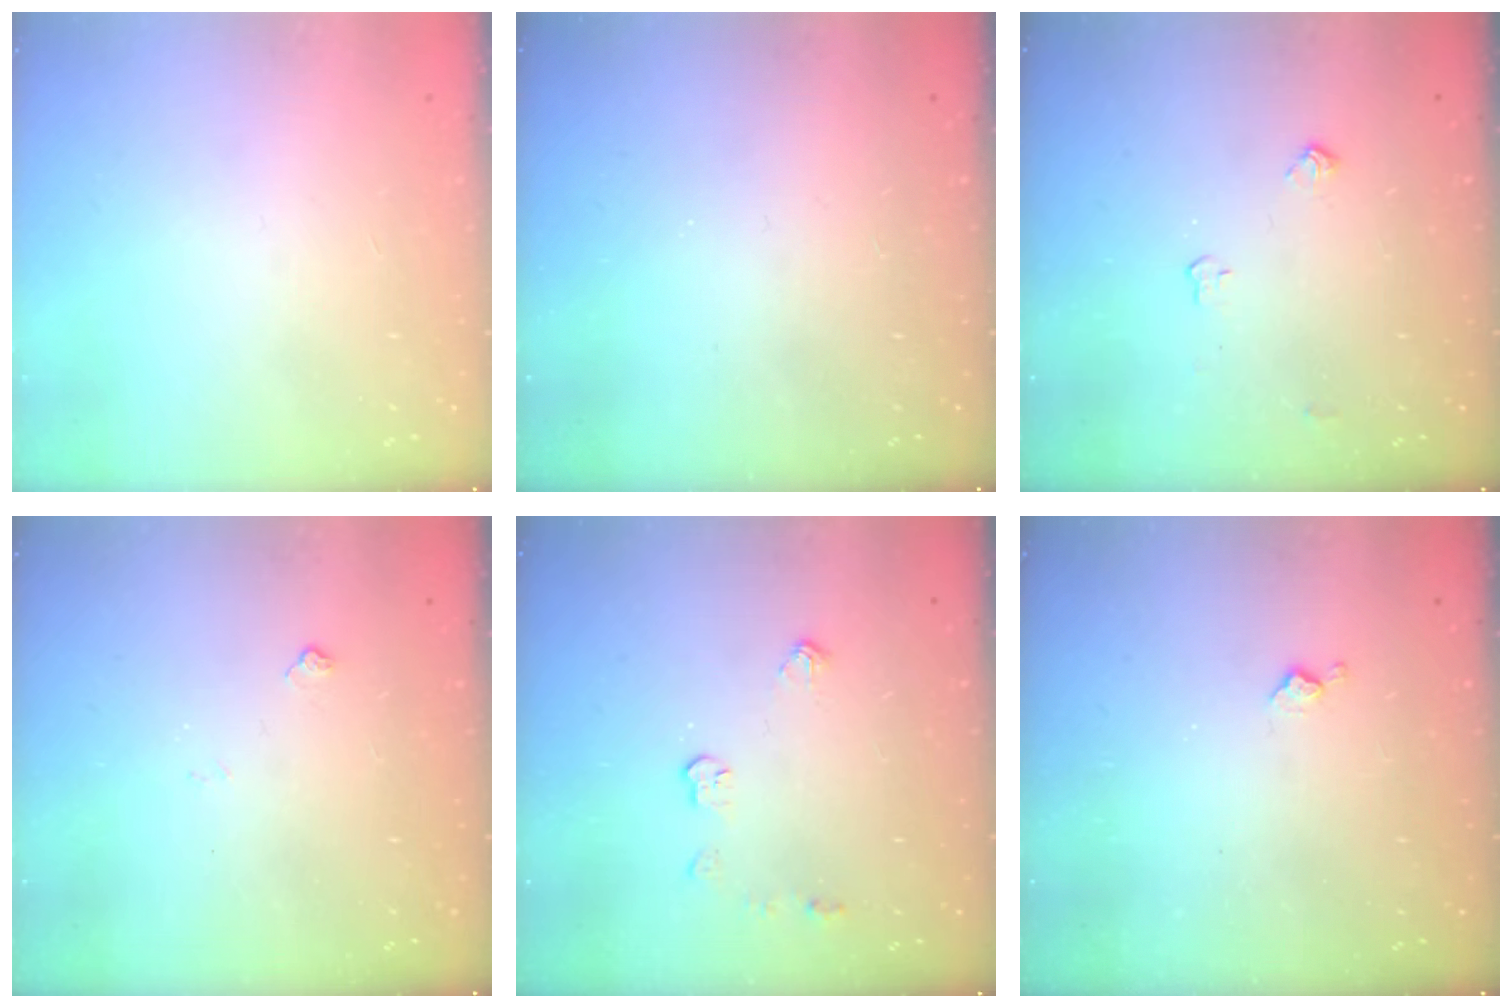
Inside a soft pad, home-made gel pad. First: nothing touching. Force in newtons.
{"total": 0.0}
{"total": 4.0, "press": 4.0, "slide": 0.6}
{"total": 2.5, "press": 2.4, "slide": 0.4}
{"total": 5.1, "press": 5.1, "slide": 0.1}
{"total": 3.3, "press": 3.3, "slide": 0.6}